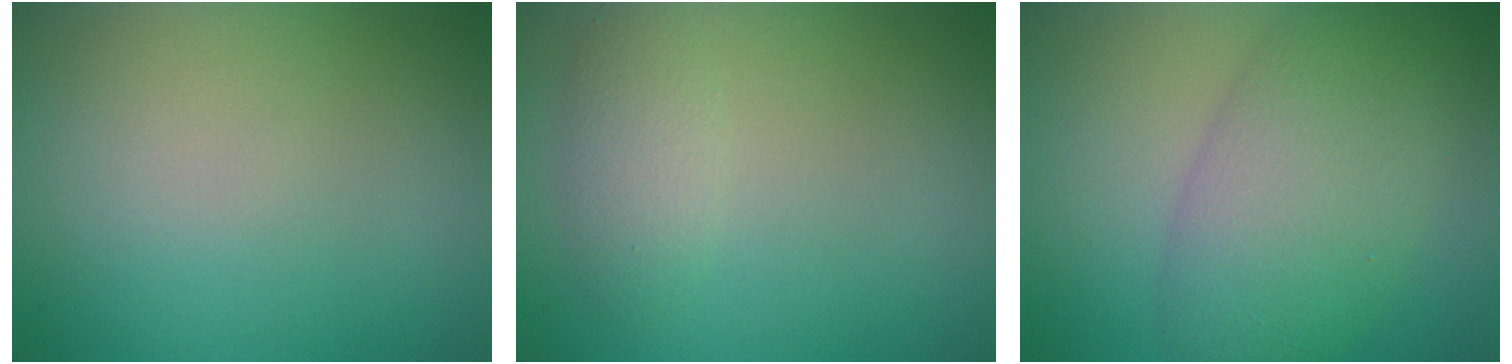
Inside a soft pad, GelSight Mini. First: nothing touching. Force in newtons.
{"total": 2.0, "press": 2.0, "slide": 0.1}
{"total": 7.6, "press": 7.6, "slide": 0.3}